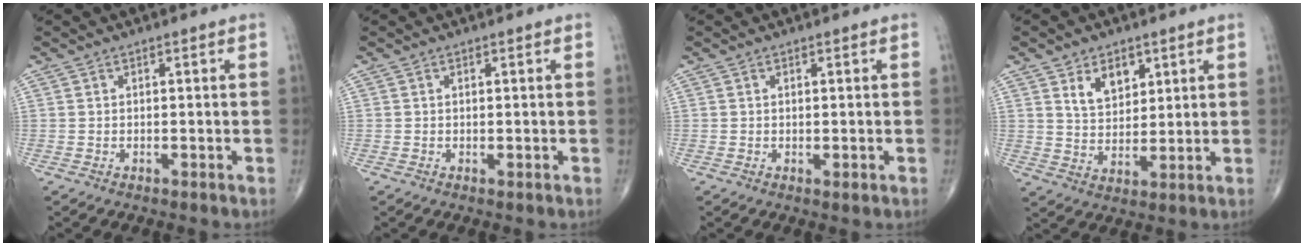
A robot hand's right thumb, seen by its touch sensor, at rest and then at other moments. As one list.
[{"total": 0.0}, {"total": 1.0, "force": [-0.1, 0.4, 0.9], "torque": [-0.009, -0.003, 0.000]}, {"total": 7.2, "force": [3.6, 4.6, 4.2], "torque": [-0.048, -0.026, 0.068]}]